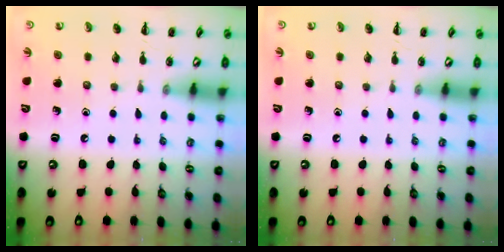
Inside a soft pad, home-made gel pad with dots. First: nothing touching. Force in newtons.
{"total": 0.0}